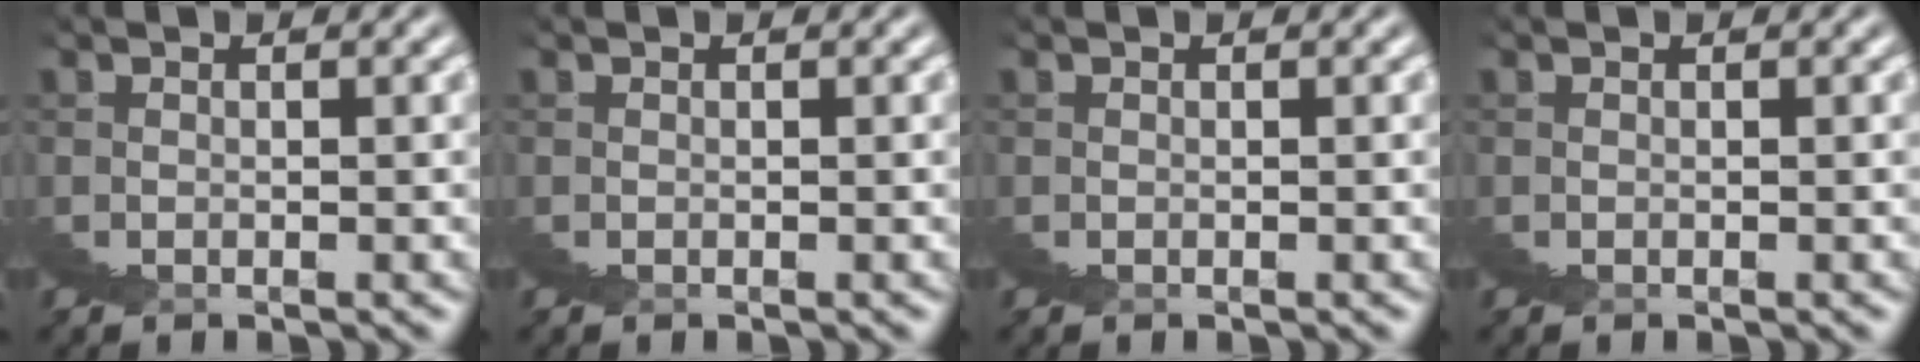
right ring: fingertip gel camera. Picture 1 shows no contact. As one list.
[{"total": 0.0}, {"total": 0.0}, {"total": 0.0}]